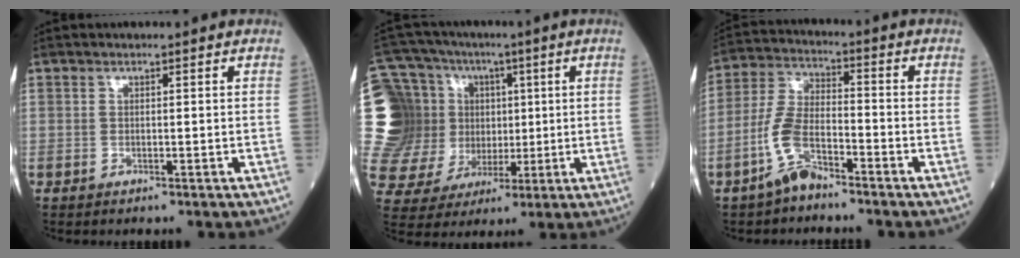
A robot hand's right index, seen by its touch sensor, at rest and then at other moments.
{"total": 24.3, "force": [3.4, 20.1, 13.2], "torque": [-0.325, 0.066, 0.081]}
{"total": 7.4, "force": [-4.6, 2.6, 5.2], "torque": [-0.121, 0.004, -0.095]}